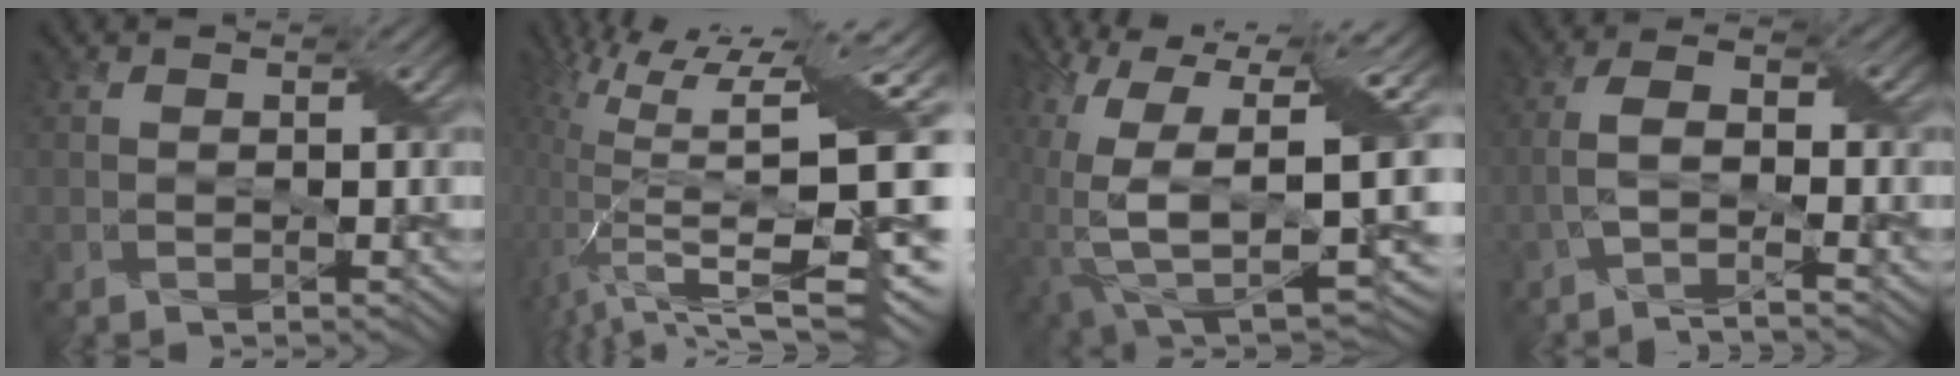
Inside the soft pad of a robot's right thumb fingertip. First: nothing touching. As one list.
[{"total": 14.6, "force": [3.9, 4.9, 13.1], "torque": [-0.247, -0.001, 0.100]}, {"total": 17.9, "force": [0.6, 8.9, 15.5], "torque": [-0.267, -0.025, 0.045]}, {"total": 3.9, "force": [-1.7, 1.0, 3.3], "torque": [-0.073, 0.006, -0.042]}]